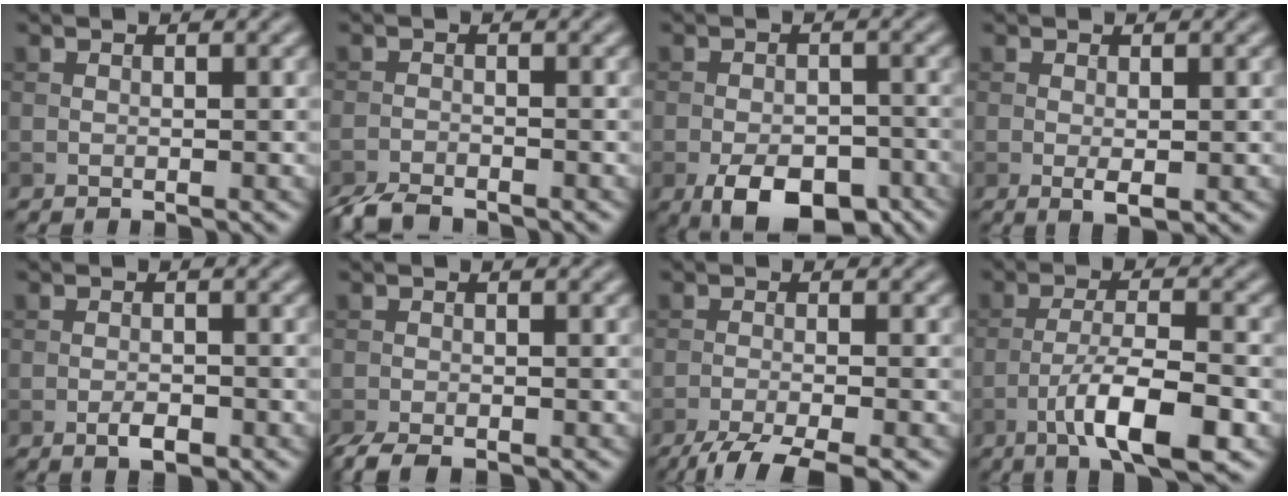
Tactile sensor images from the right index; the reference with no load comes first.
{"total": 3.4, "force": [-3.1, 0.6, 1.2], "torque": [-0.026, -0.010, -0.066]}
{"total": 7.6, "force": [-4.2, 3.8, 5.0], "torque": [-0.076, -0.012, -0.062]}
{"total": 1.5, "force": [-0.2, 0.4, 1.4], "torque": [-0.026, -0.006, -0.003]}
{"total": 1.8, "force": [-0.9, 0.7, 1.3], "torque": [-0.022, -0.001, -0.018]}
{"total": 2.8, "force": [-2.2, 0.7, 1.5], "torque": [-0.030, -0.008, -0.043]}
{"total": 5.2, "force": [-3.8, 0.9, 3.4], "torque": [-0.049, -0.003, -0.078]}
{"total": 7.6, "force": [-3.6, 1.9, 6.3], "torque": [-0.108, 0.007, -0.065]}